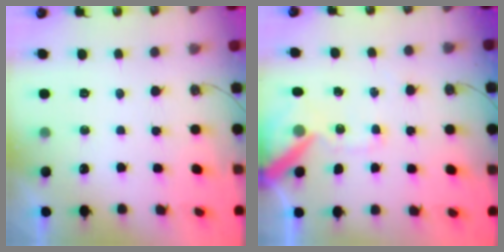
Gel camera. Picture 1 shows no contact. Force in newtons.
{"total": 11.6, "press": 11.5, "slide": 1.5}